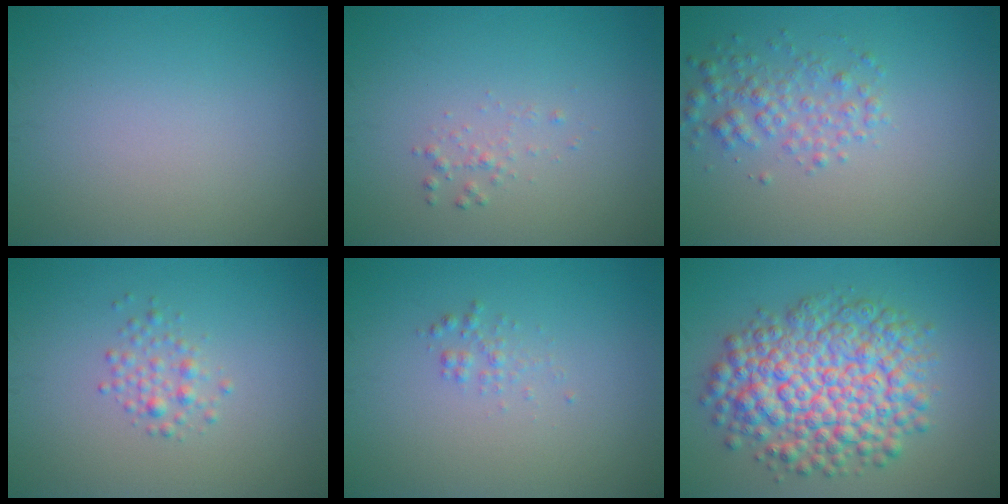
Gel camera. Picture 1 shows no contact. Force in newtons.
{"total": 0.9, "press": 0.9, "slide": 0.0}
{"total": 2.6, "press": 2.6, "slide": 0.0}
{"total": 1.6, "press": 1.6, "slide": 0.0}
{"total": 1.0, "press": 1.0, "slide": 0.0}
{"total": 9.5, "press": 9.5, "slide": 0.3}